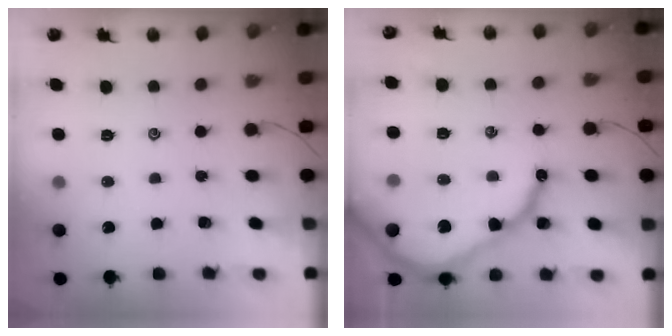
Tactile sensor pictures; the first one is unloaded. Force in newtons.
{"total": 15.2, "press": 15.1, "slide": 1.6}